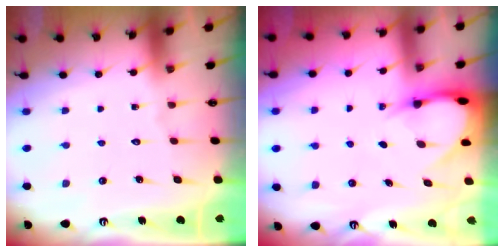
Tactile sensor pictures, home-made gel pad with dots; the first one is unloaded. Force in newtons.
{"total": 3.8, "press": 3.8, "slide": 0.3}